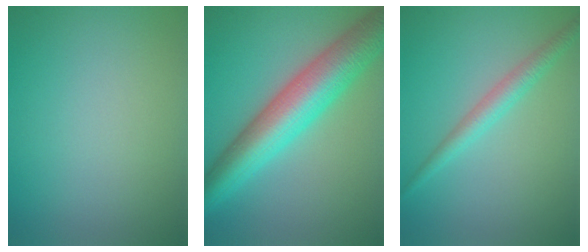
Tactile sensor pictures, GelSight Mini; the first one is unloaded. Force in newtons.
{"total": 9.2, "press": 9.2, "slide": 0.3}
{"total": 2.4, "press": 2.3, "slide": 0.2}